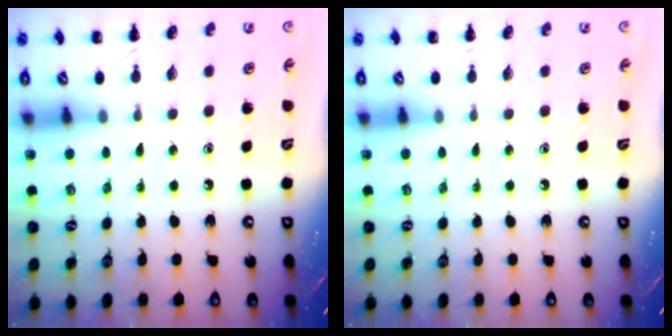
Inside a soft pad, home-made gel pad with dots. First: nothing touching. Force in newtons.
{"total": 0.0}